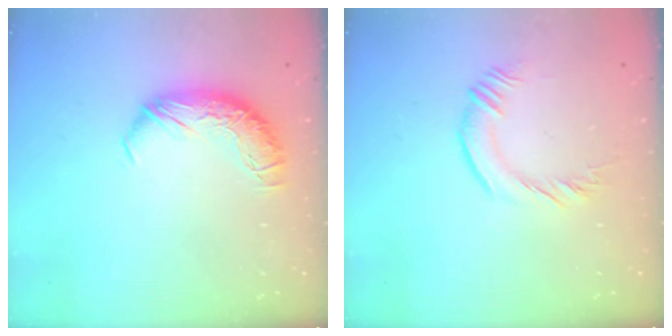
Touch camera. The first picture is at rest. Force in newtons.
{"total": 0.9, "press": 0.3, "slide": 0.8}